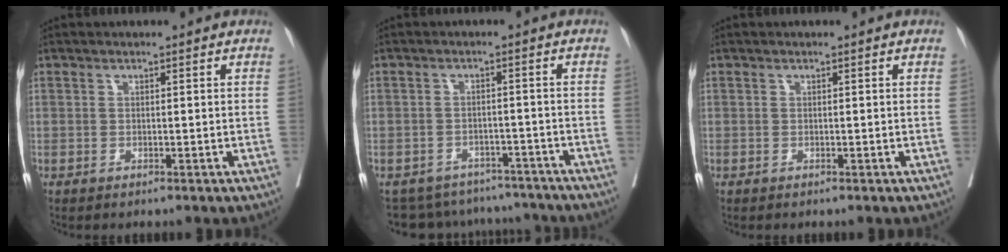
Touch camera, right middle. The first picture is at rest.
{"total": 10.9, "force": [-10.1, 4.0, 0.8], "torque": [-0.011, 0.019, -0.123]}
{"total": 0.0}